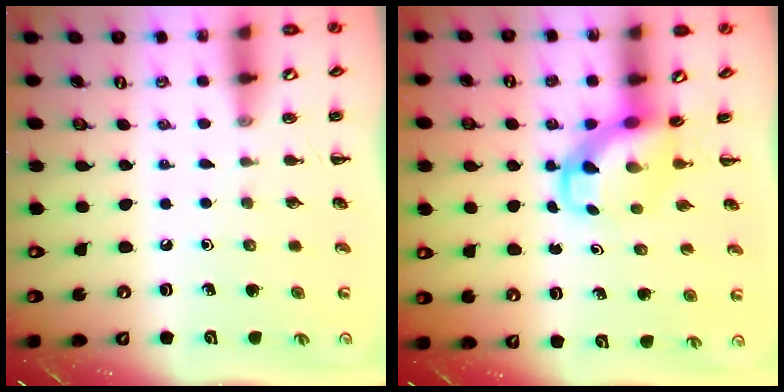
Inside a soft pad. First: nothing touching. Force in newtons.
{"total": 4.2, "press": 4.1, "slide": 0.8}